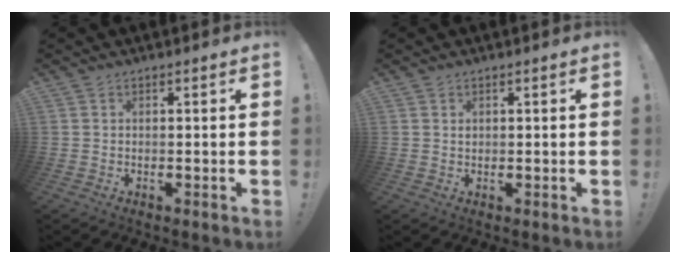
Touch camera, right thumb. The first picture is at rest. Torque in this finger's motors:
{"motor_torque": [0.02, 0.15, 0.01, -0.23, 0.00]}